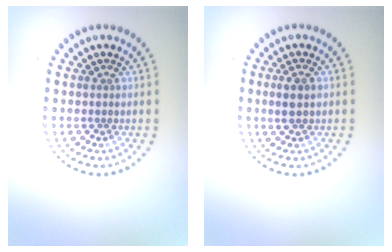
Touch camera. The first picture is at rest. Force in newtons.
{"total": 1.8, "press": 1.8, "slide": 0.5}